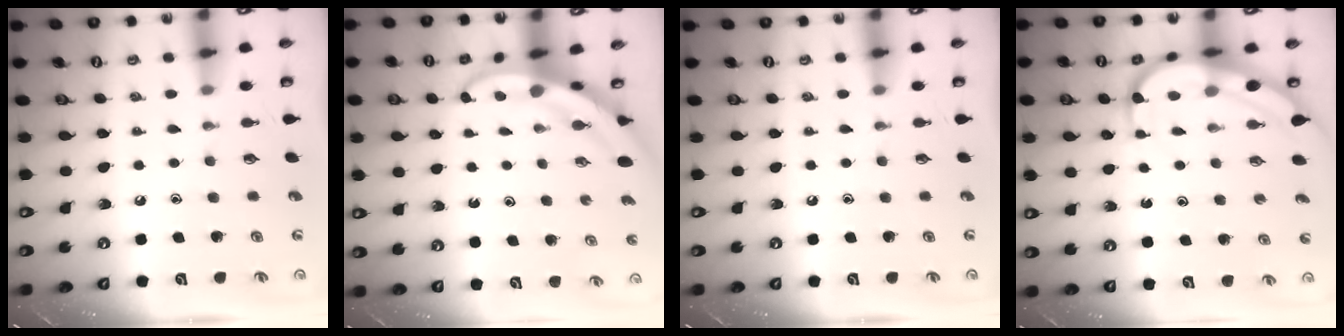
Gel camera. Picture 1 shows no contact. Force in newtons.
{"total": 3.9, "press": 3.8, "slide": 0.6}
{"total": 0.0}
{"total": 8.4, "press": 8.4, "slide": 0.8}